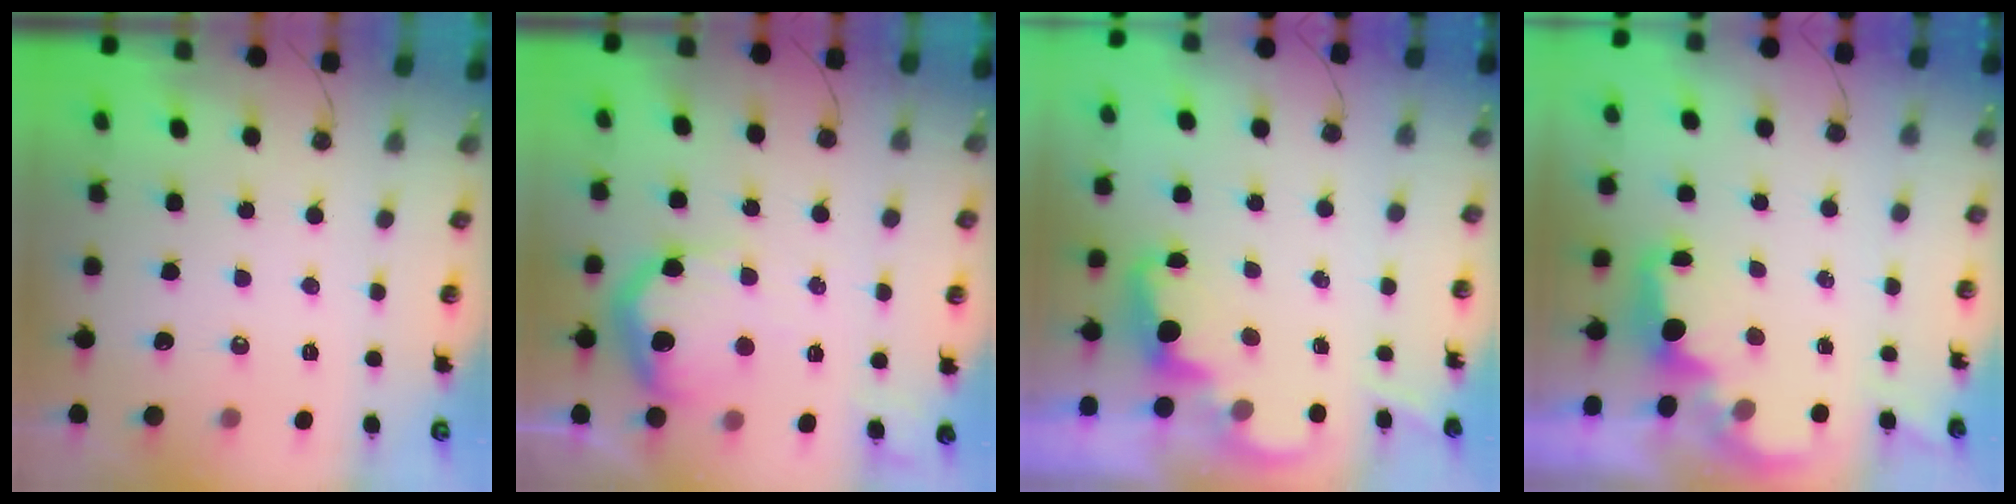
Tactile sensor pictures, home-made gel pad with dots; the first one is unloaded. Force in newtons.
{"total": 17.9, "press": 17.9, "slide": 0.9}
{"total": 2.0, "press": 1.9, "slide": 0.6}
{"total": 1.9, "press": 1.8, "slide": 0.8}